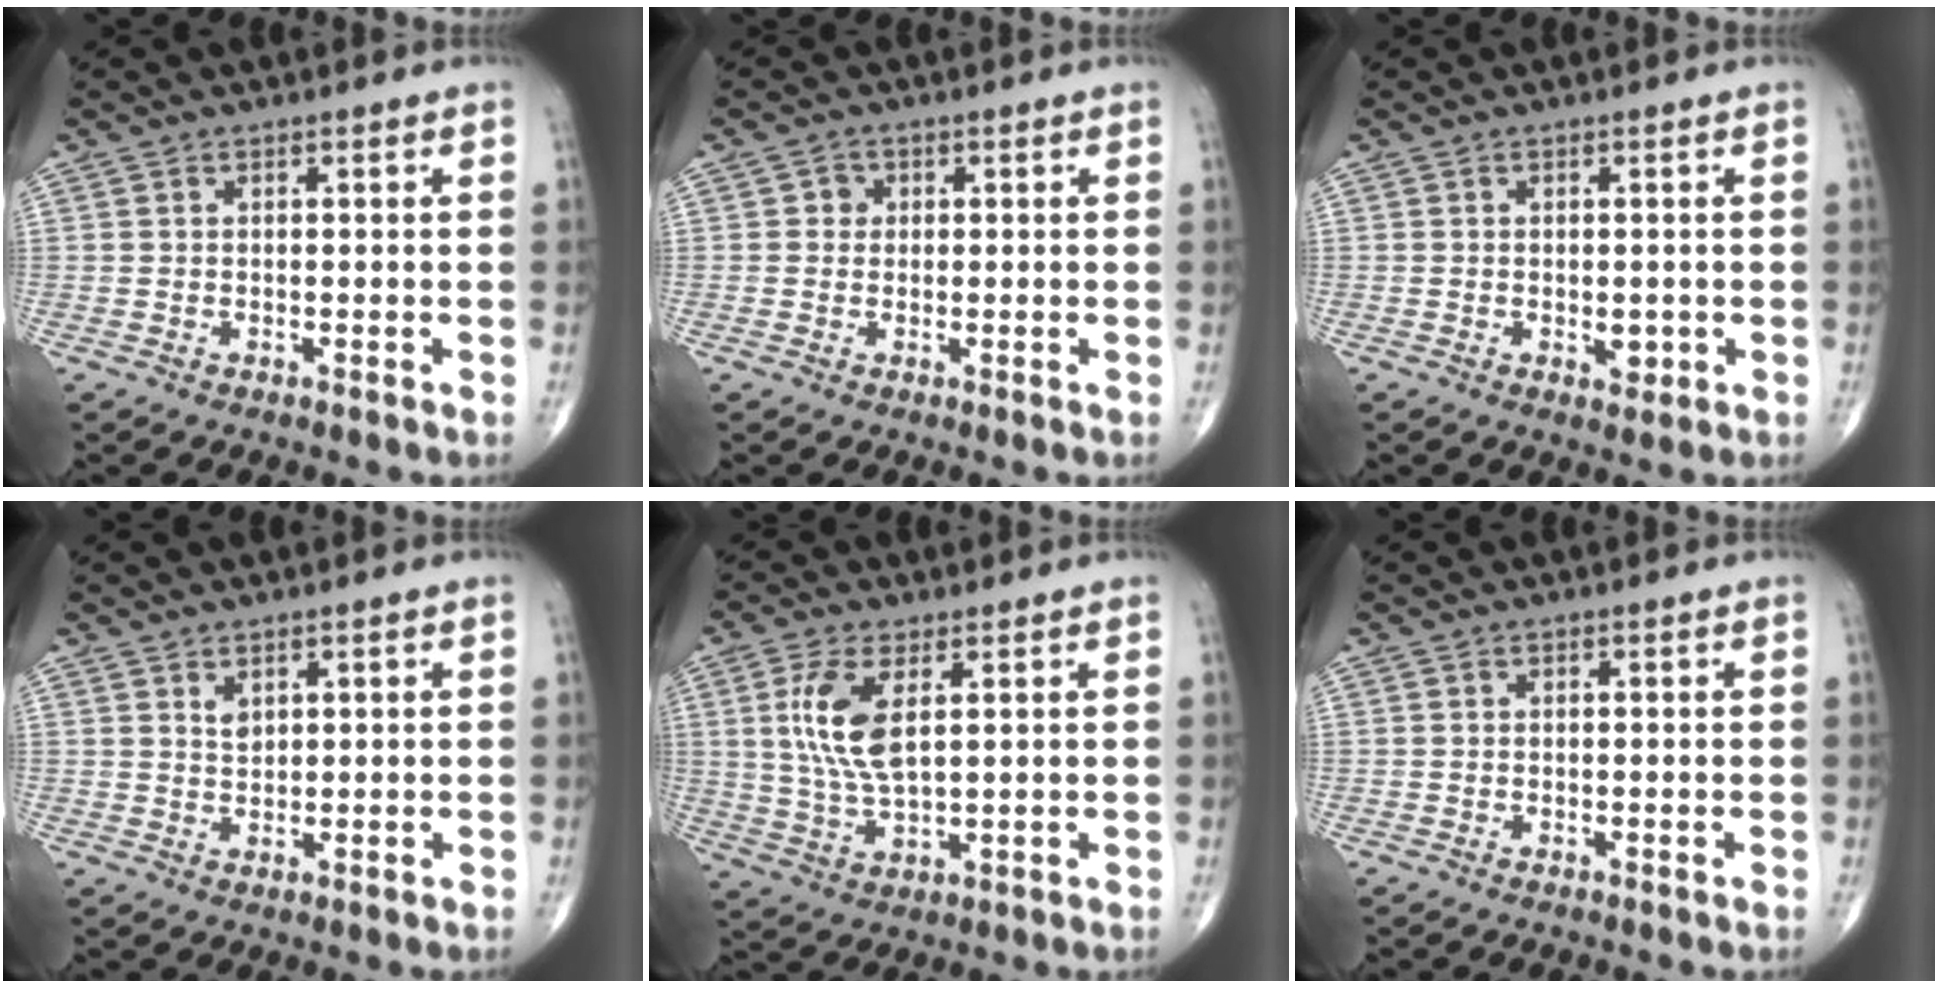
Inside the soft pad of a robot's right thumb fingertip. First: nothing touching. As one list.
[{"total": 1.8, "force": [0.2, 1.7, 0.6], "torque": [0.003, 0.004, -0.002]}, {"total": 2.4, "force": [-0.4, 1.5, 1.9], "torque": [-0.016, -0.002, -0.003]}, {"total": 1.7, "force": [1.1, 1.0, 1.0], "torque": [-0.012, -0.007, 0.024]}, {"total": 9.3, "force": [2.5, 3.9, 8.1], "torque": [-0.176, -0.011, 0.054]}, {"total": 0.0}]